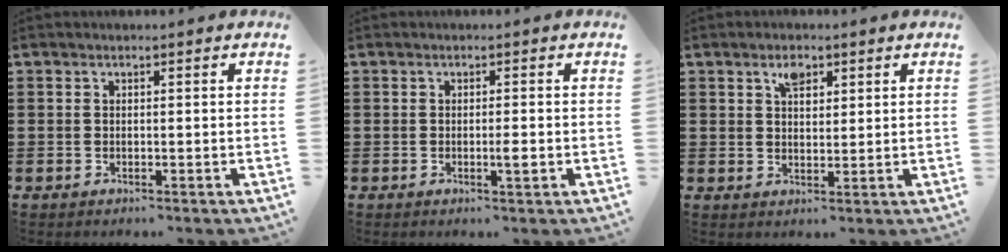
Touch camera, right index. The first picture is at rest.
{"total": 1.7, "force": [-0.5, 0.2, 1.6], "torque": [-0.028, -0.002, -0.009]}
{"total": 3.1, "force": [1.9, 1.5, 1.9], "torque": [-0.035, 0.001, 0.032]}